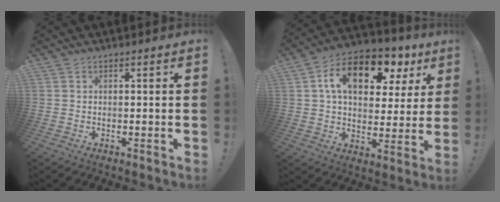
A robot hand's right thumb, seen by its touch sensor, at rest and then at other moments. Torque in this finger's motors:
{"motor_torque": [1.78, 3.23, 0.73, -0.24, 0.33]}